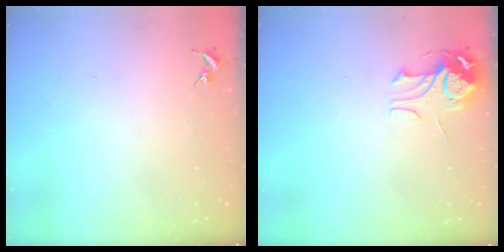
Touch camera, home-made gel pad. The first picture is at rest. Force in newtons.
{"total": 8.3, "press": 8.3, "slide": 0.8}